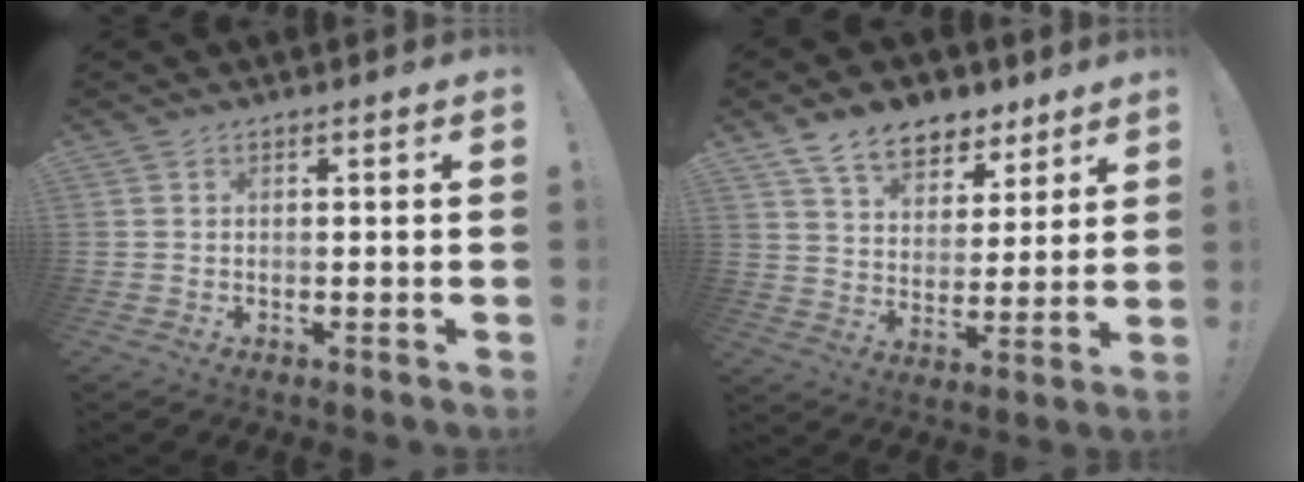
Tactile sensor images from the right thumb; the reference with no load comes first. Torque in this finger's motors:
{"motor_torque": [-0.18, 0.46, 0.99, 0.82, 0.01]}